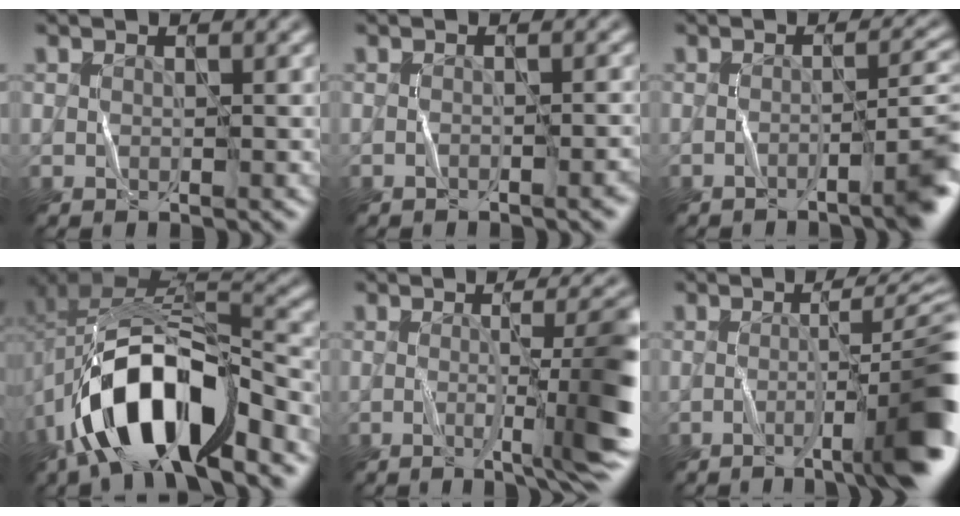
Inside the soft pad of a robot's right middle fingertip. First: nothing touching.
{"total": 1.1, "force": [-0.9, 0.2, 0.6], "torque": [-0.009, 0.002, -0.015]}
{"total": 4.0, "force": [-2.1, 0.4, 3.3], "torque": [-0.037, 0.016, -0.043]}
{"total": 12.9, "force": [-5.9, 5.6, 10.0], "torque": [-0.189, -0.001, -0.101]}
{"total": 9.7, "force": [-0.8, 2.0, 9.5], "torque": [-0.113, 0.005, -0.014]}
{"total": 10.0, "force": [-3.0, 1.9, 9.3], "torque": [-0.114, 0.008, -0.047]}